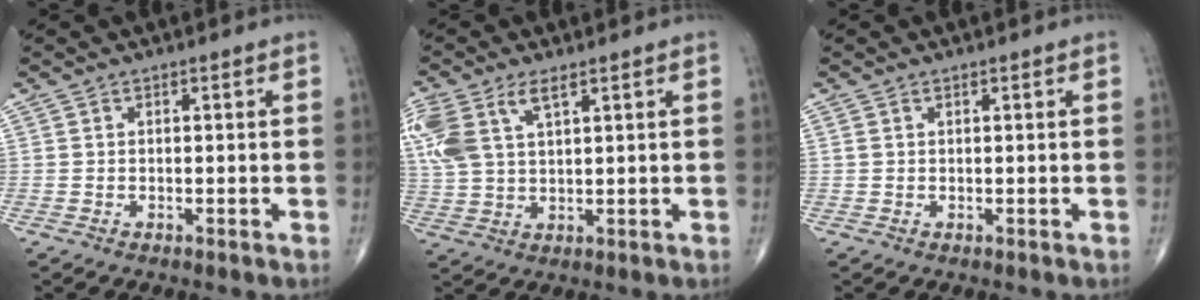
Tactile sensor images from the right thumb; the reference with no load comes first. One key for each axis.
{"total": 11.5, "fx": 5.0, "fy": 5.5, "fz": 8.8, "tx": -0.219, "ty": 0.008, "tz": 0.104}
{"total": 0.7, "fx": 0.3, "fy": 0.3, "fz": 0.5, "tx": -0.015, "ty": 0.013, "tz": 0.010}